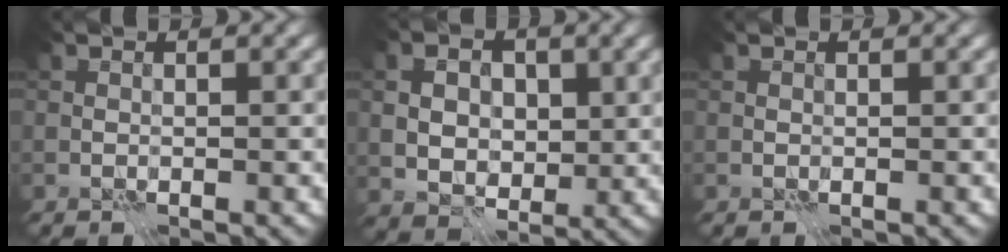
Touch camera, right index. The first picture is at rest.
{"total": 5.0, "force": [0.7, 3.7, 3.3], "torque": [-0.058, 0.003, 0.013]}
{"total": 0.0}